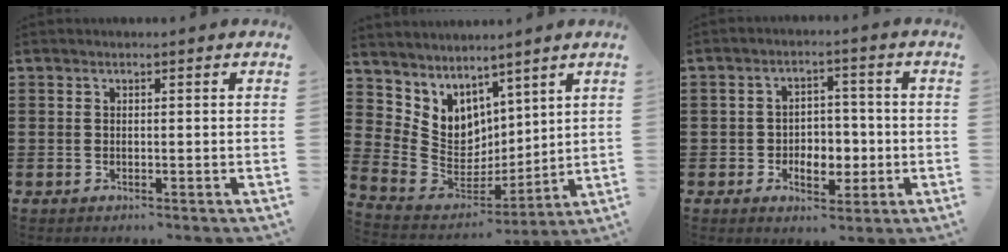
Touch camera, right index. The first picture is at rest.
{"total": 6.1, "force": [3.7, 4.8, 0.0], "torque": [-0.057, -0.054, 0.071]}
{"total": 4.9, "force": [-1.1, 3.7, 3.1], "torque": [-0.055, 0.007, -0.023]}